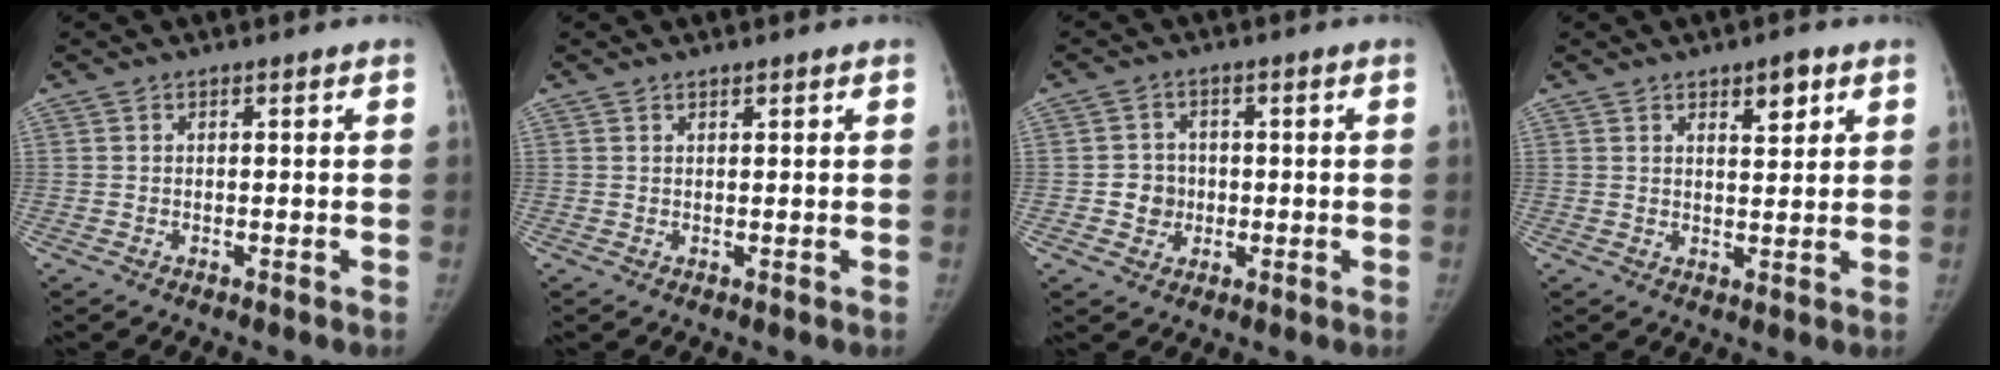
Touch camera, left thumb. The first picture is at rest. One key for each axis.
{"total": 0.6, "fx": 0.6, "fy": 0.2, "fz": 0.3, "tx": -0.006, "ty": -0.004, "tz": 0.010}
{"total": 4.4, "fx": -0.5, "fy": 4.2, "fz": 1.4, "tx": 0.001, "ty": 0.007, "tz": -0.009}
{"total": 4.7, "fx": 2.6, "fy": 2.0, "fz": 3.4, "tx": -0.034, "ty": -0.014, "tz": 0.037}